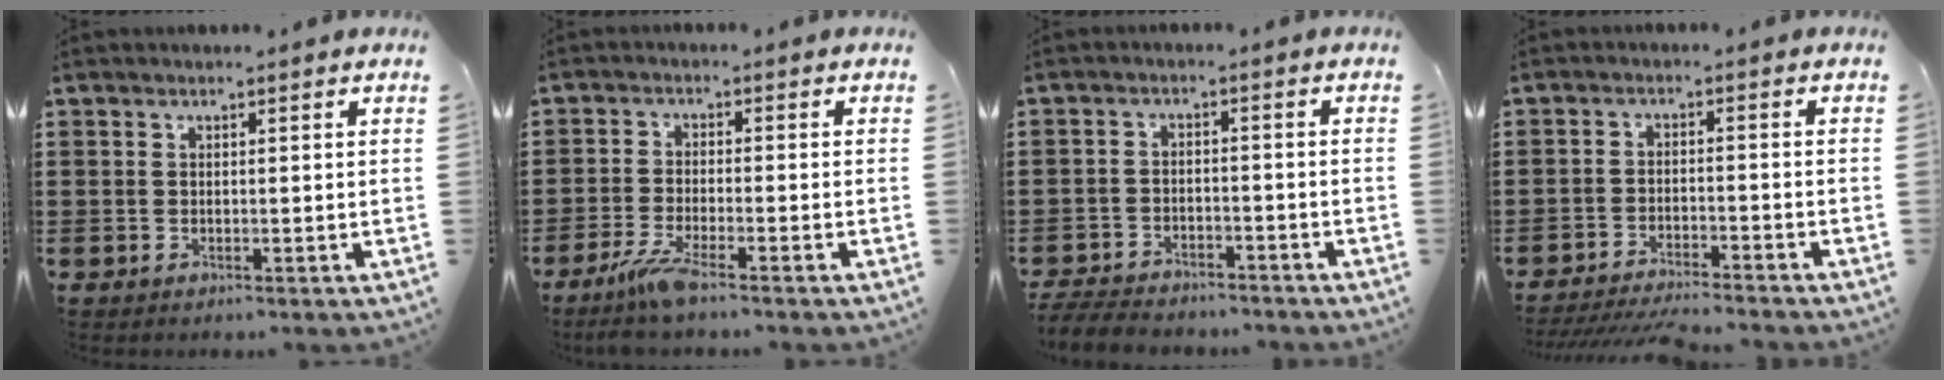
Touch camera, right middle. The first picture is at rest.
{"total": 4.9, "force": [-3.6, 0.2, 3.4], "torque": [-0.080, -0.018, -0.071]}
{"total": 4.6, "force": [-4.4, 0.8, 0.7], "torque": [-0.024, 0.002, -0.094]}
{"total": 4.1, "force": [-3.9, 0.1, 1.1], "torque": [-0.025, -0.006, -0.081]}